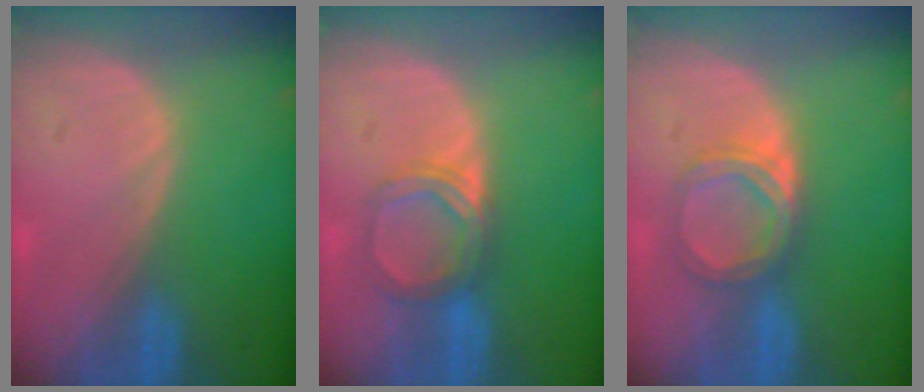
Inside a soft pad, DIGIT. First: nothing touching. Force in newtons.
{"total": 5.1, "press": 4.8, "slide": 1.8}
{"total": 5.4, "press": 4.7, "slide": 2.5}